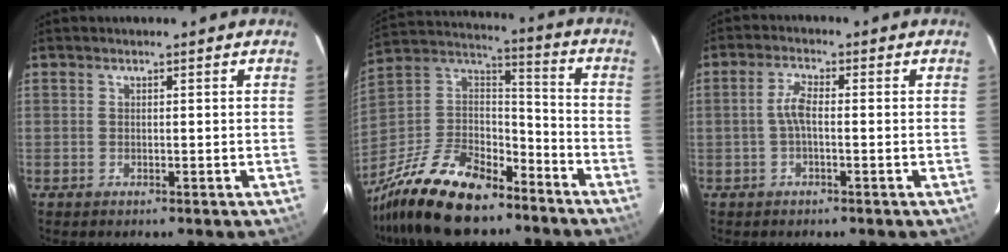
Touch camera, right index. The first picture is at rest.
{"total": 23.6, "force": [-17.0, 10.6, 12.4], "torque": [-0.277, 0.009, -0.284]}
{"total": 3.2, "force": [-0.5, 0.9, 3.0], "torque": [-0.065, 0.009, -0.012]}